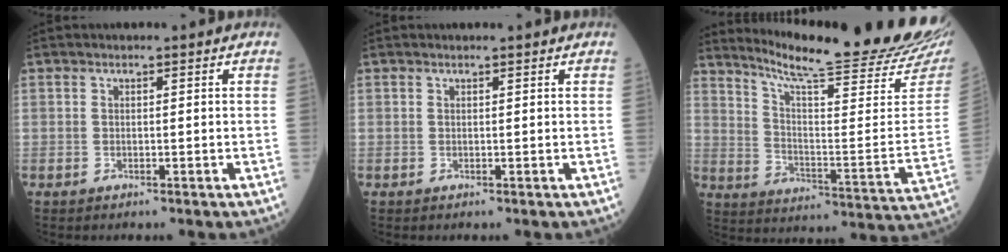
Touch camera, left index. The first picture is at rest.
{"total": 0.9, "force": [0.9, 0.0, 0.2], "torque": [-0.008, 0.003, 0.011]}
{"total": 25.4, "force": [22.9, -0.8, 10.8], "torque": [-0.173, -0.108, 0.305]}